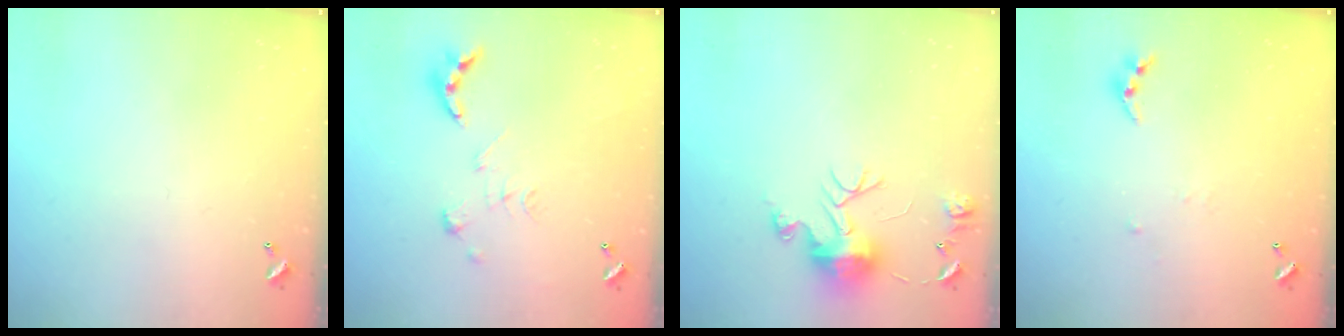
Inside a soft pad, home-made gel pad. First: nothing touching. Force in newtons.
{"total": 2.7, "press": 2.2, "slide": 1.5}
{"total": 11.6, "press": 11.6, "slide": 1.1}
{"total": 3.4, "press": 3.4, "slide": 0.4}